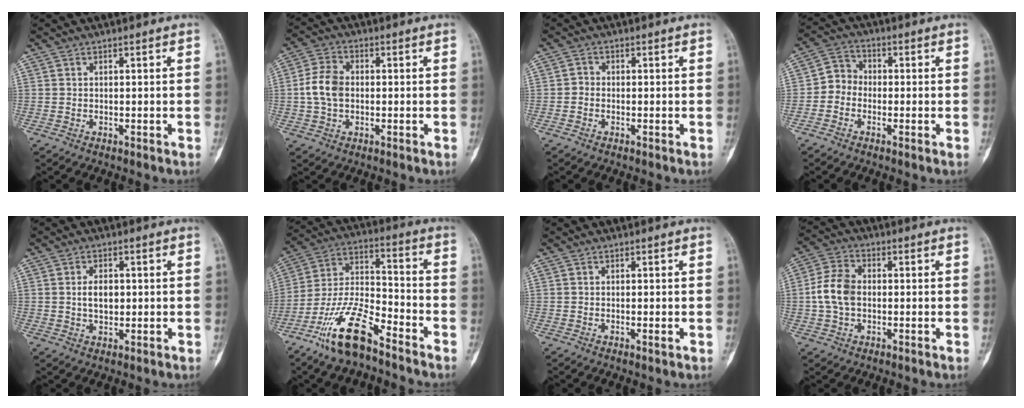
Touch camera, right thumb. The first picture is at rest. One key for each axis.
{"total": 6.8, "fx": -0.2, "fy": 4.8, "fz": 4.8, "tx": -0.095, "ty": 0.014, "tz": -0.010}
{"total": 1.3, "fx": -0.5, "fy": 1.1, "fz": 0.5, "tx": 0.002, "ty": 0.005, "tz": -0.017}
{"total": 4.7, "fx": -1.4, "fy": 4.1, "fz": 1.8, "tx": -0.007, "ty": 0.017, "tz": -0.045}
{"total": 4.0, "fx": 0.2, "fy": 2.6, "fz": 3.1, "tx": -0.042, "ty": 0.000, "tz": 0.003}
{"total": 15.0, "fx": -10.2, "fy": 4.8, "fz": 9.9, "tx": -0.195, "ty": 0.068, "tz": -0.196}
{"total": 0.9, "fx": -0.2, "fy": 0.2, "fz": 0.9, "tx": -0.018, "ty": -0.003, "tz": -0.003}
{"total": 7.9, "fx": -0.4, "fy": 5.5, "fz": 5.7, "tx": -0.111, "ty": 0.018, "tz": -0.014}